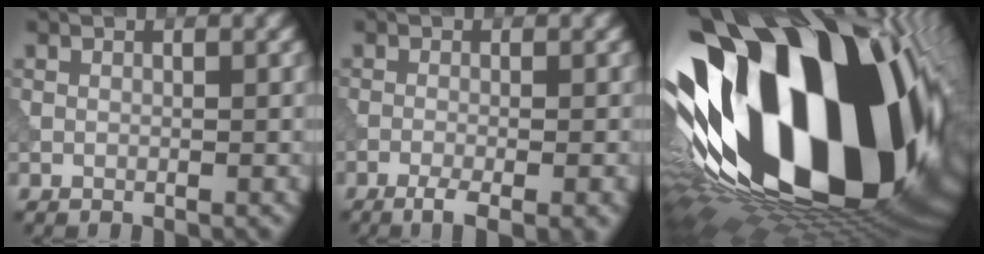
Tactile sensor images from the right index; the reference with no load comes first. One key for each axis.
{"total": 3.5, "fx": -1.7, "fy": 0.9, "fz": 2.9, "tx": -0.049, "ty": -0.001, "tz": -0.030}
{"total": 23.2, "fx": 0.3, "fy": 12.7, "fz": 19.4, "tx": -0.331, "ty": -0.070, "tz": 0.016}